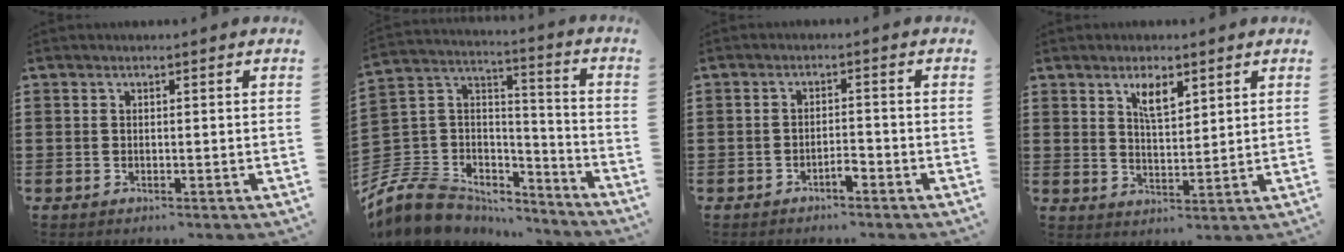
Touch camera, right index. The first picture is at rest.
{"total": 8.8, "force": [-5.8, 6.4, 1.8], "torque": [-0.080, -0.006, -0.113]}
{"total": 2.0, "force": [-1.6, 0.4, 1.2], "torque": [-0.025, 0.002, -0.030]}
{"total": 4.3, "force": [2.6, 1.6, 3.1], "torque": [-0.051, 0.000, 0.042]}